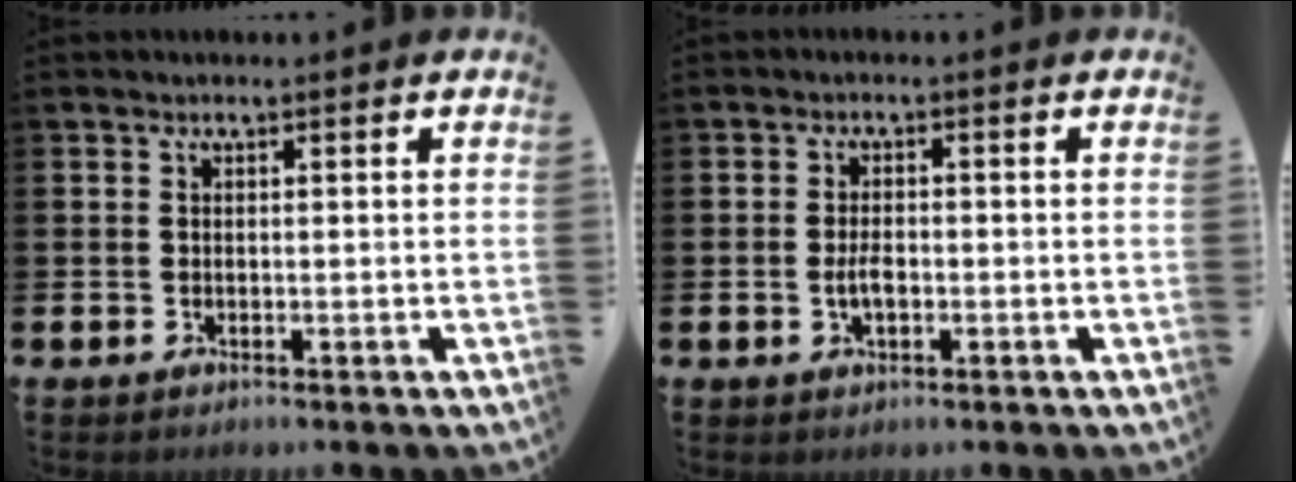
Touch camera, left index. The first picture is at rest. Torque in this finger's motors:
{"motor_torque": [0.18, -0.05, 0.10, 0.07]}